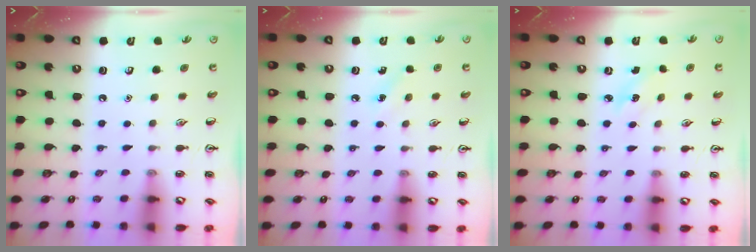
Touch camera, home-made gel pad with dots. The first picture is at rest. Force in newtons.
{"total": 6.3, "press": 5.9, "slide": 2.2}
{"total": 2.7, "press": 2.5, "slide": 1.0}